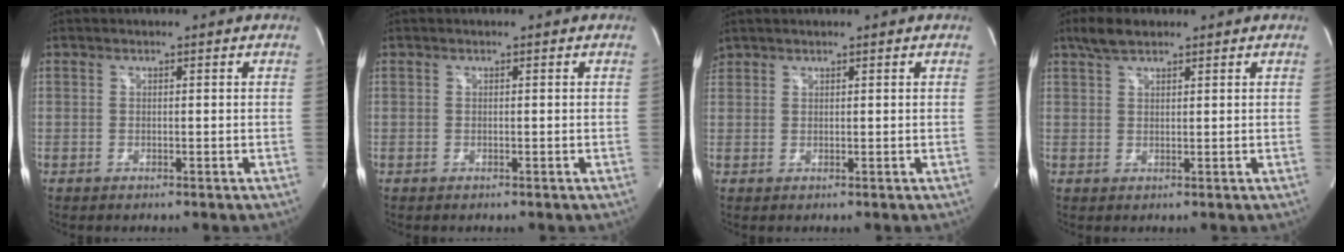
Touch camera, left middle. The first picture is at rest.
{"total": 0.0}
{"total": 1.6, "force": [1.5, 0.5, 0.1], "torque": [-0.007, 0.019, 0.032]}
{"total": 3.7, "force": [2.8, 1.2, 2.0], "torque": [-0.053, 0.009, 0.057]}